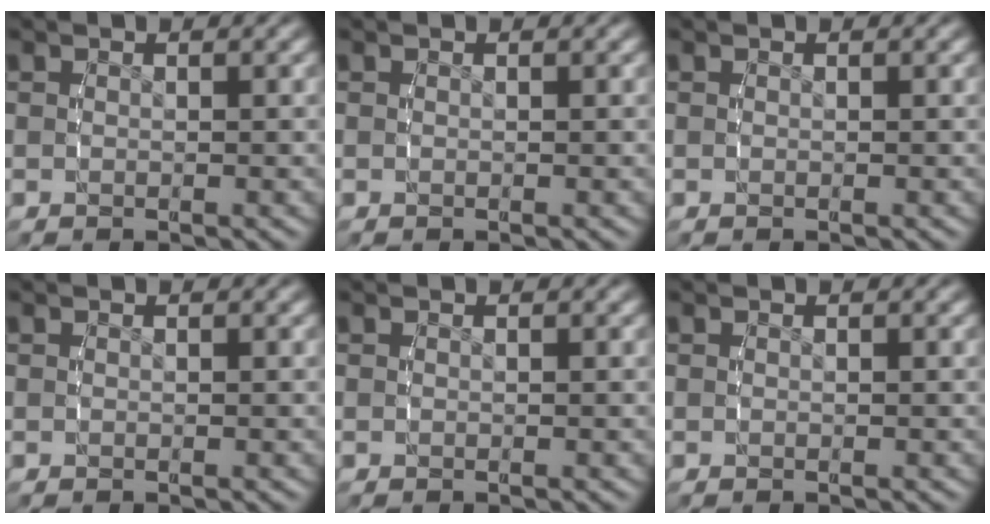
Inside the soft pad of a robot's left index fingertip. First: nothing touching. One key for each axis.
{"total": 0.0}
{"total": 0.0}
{"total": 0.0}
{"total": 0.0}
{"total": 0.0}